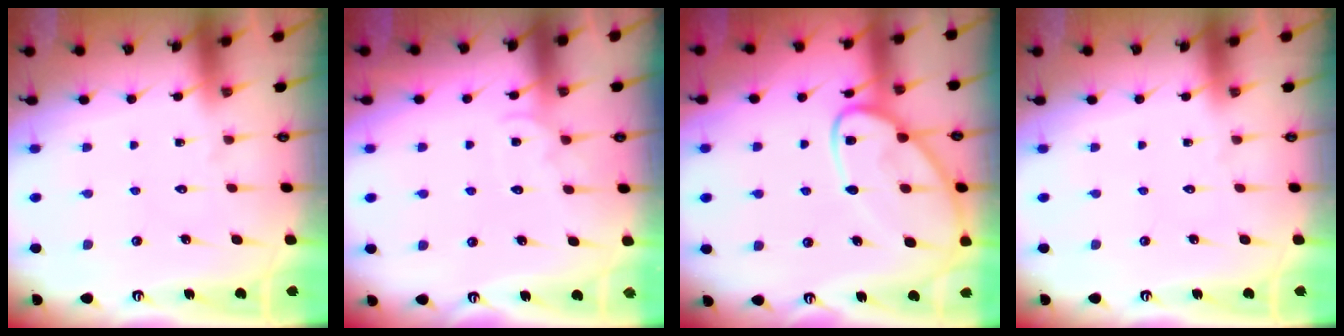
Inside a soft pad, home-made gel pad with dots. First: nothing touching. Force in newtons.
{"total": 4.5, "press": 4.5, "slide": 0.5}
{"total": 12.9, "press": 12.8, "slide": 1.1}
{"total": 0.0}